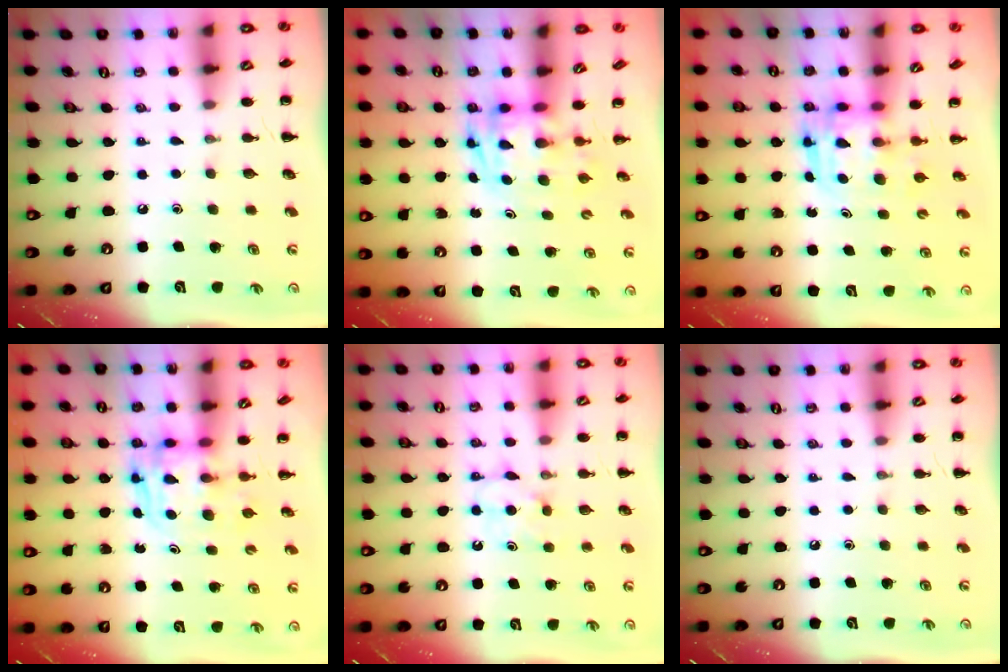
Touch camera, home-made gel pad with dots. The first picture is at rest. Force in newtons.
{"total": 2.7, "press": 2.7, "slide": 0.5}
{"total": 3.2, "press": 3.2, "slide": 0.3}
{"total": 2.7, "press": 2.7, "slide": 0.2}
{"total": 5.5, "press": 5.2, "slide": 1.6}
{"total": 0.0}